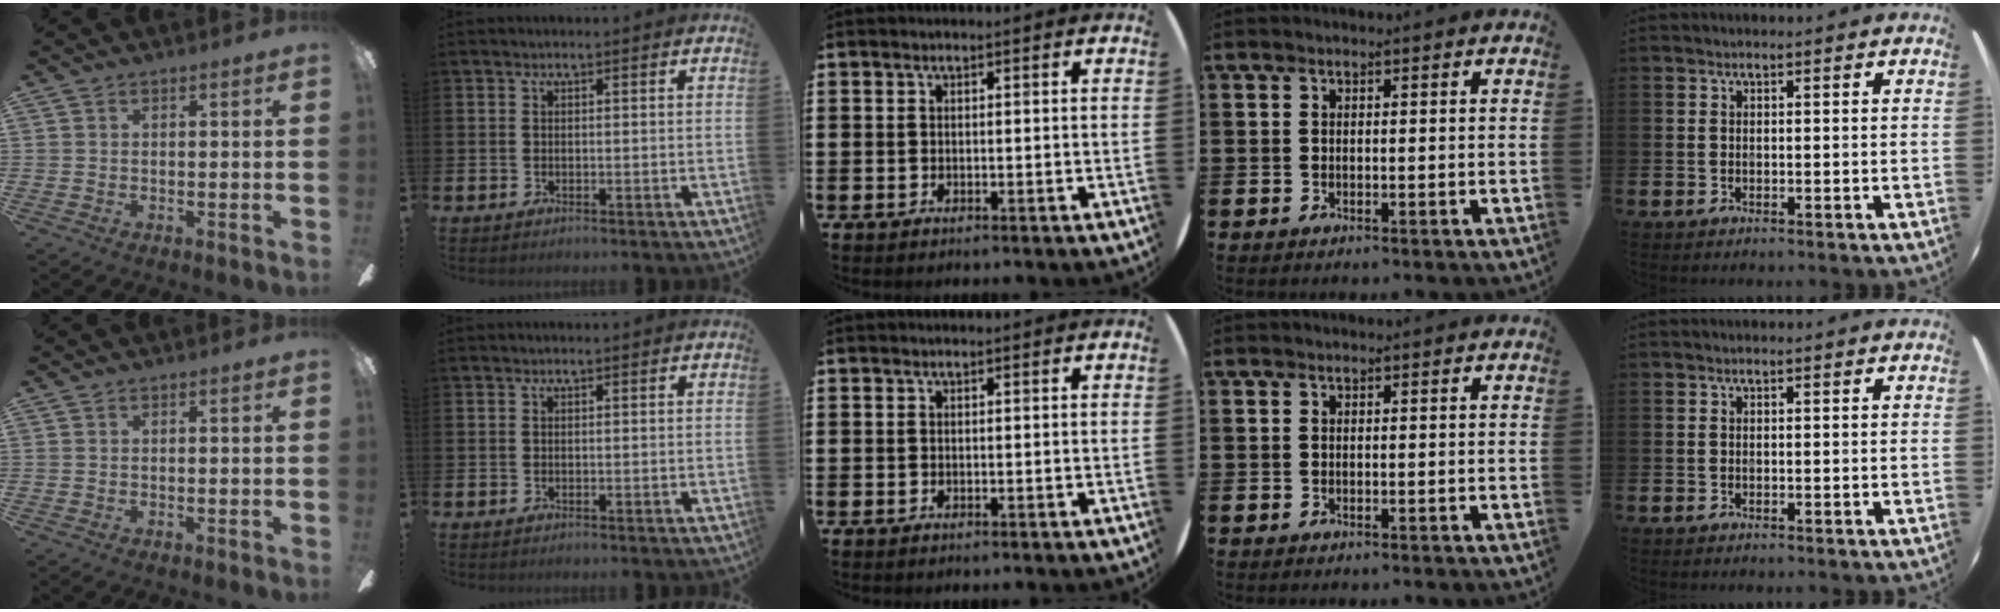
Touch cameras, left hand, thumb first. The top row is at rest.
{}